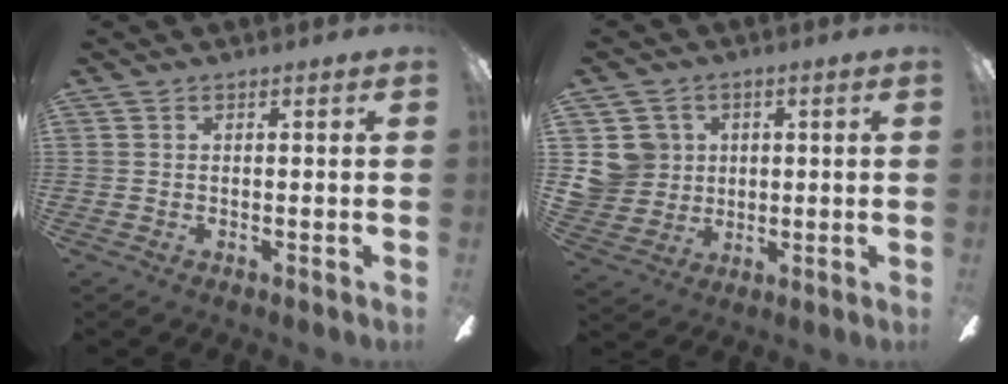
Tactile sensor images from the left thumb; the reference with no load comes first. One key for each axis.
{"total": 8.0, "fx": 1.7, "fy": 7.8, "fz": 1.2, "tx": -0.041, "ty": 0.009, "tz": 0.041}